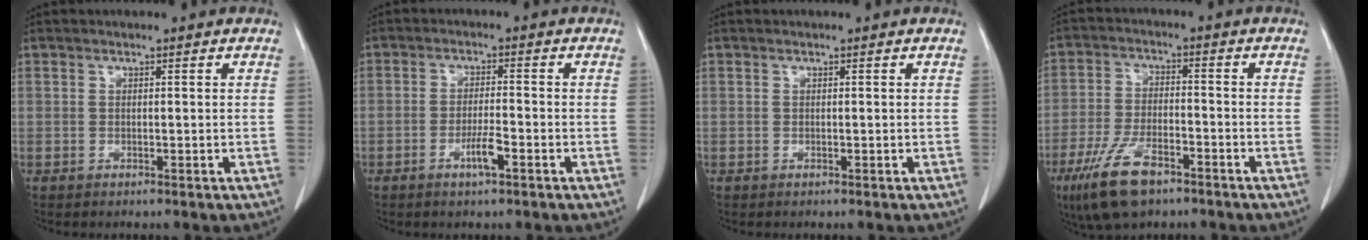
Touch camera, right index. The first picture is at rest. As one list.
[{"total": 3.8, "force": [-1.9, 0.5, 3.2], "torque": [-0.060, -0.001, -0.035]}, {"total": 0.0}, {"total": 10.0, "force": [-6.3, 3.5, 6.9], "torque": [-0.143, -0.010, -0.114]}]